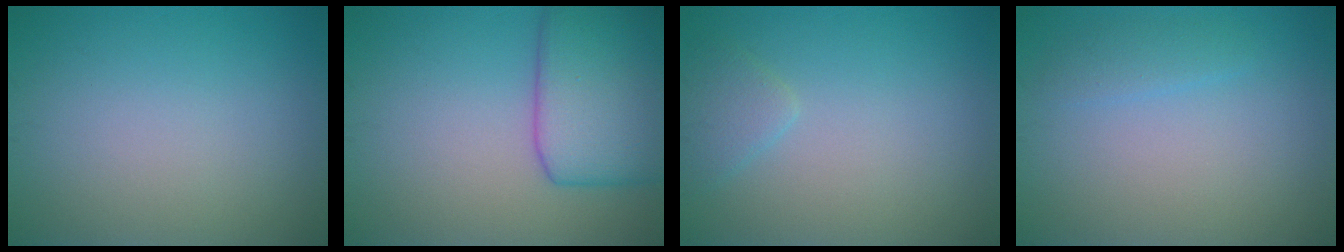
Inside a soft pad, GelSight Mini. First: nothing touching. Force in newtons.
{"total": 7.8, "press": 7.8, "slide": 0.3}
{"total": 1.5, "press": 1.5, "slide": 0.0}
{"total": 1.4, "press": 1.4, "slide": 0.0}